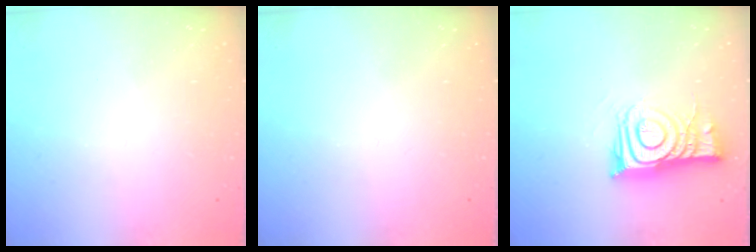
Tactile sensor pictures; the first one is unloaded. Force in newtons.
{"total": 0.0}
{"total": 11.4, "press": 11.3, "slide": 0.9}